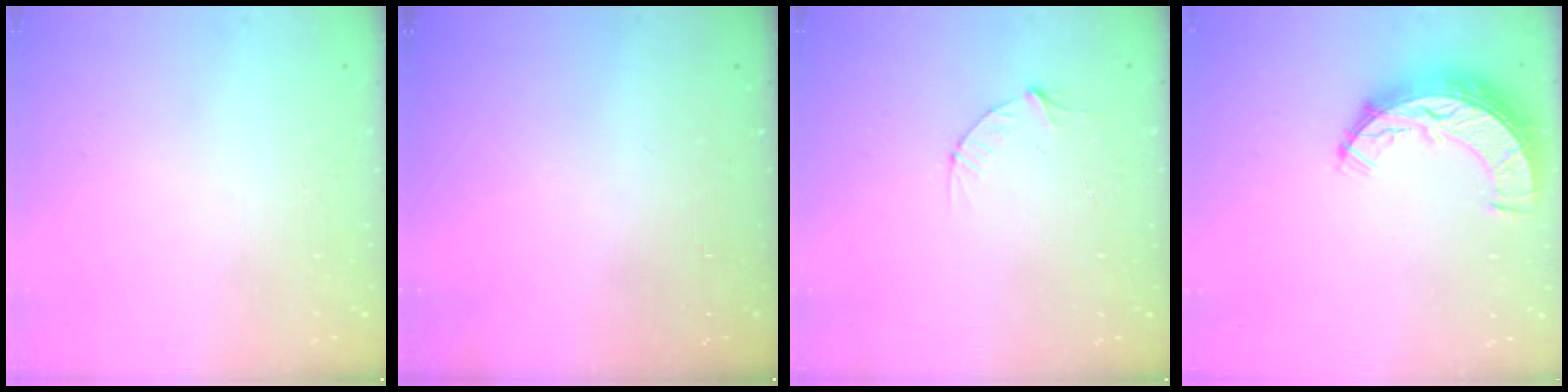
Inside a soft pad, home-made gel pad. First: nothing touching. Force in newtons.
{"total": 0.0}
{"total": 4.1, "press": 4.1, "slide": 0.4}
{"total": 9.6, "press": 9.6, "slide": 0.8}